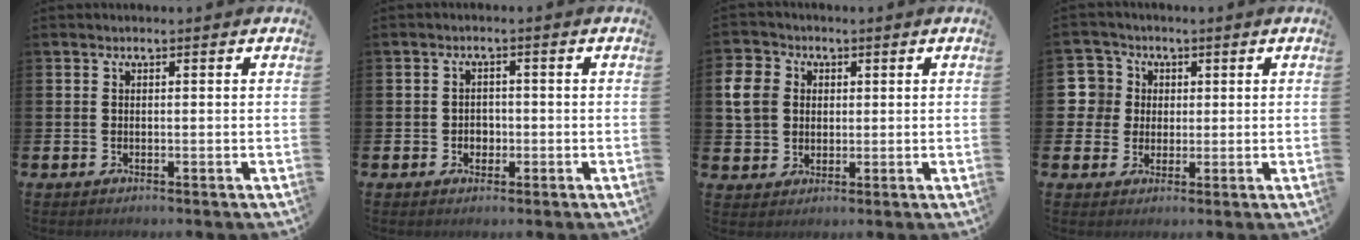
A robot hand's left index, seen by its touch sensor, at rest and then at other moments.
{"total": 2.0, "force": [-0.5, 1.8, 0.8], "torque": [-0.002, -0.001, -0.016]}
{"total": 6.3, "force": [2.0, 5.5, 2.3], "torque": [-0.057, 0.020, 0.039]}
{"total": 5.7, "force": [1.9, 5.3, 0.4], "torque": [-0.022, 0.004, 0.032]}